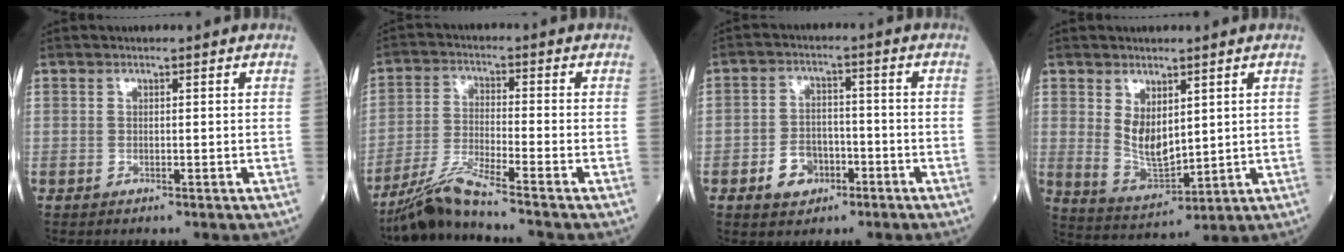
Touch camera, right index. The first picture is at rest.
{"total": 6.9, "force": [-6.0, -1.4, 3.3], "torque": [-0.071, -0.027, -0.119]}
{"total": 5.6, "force": [-2.5, 4.0, 2.8], "torque": [-0.053, 0.012, -0.035]}
{"total": 6.8, "force": [2.2, 3.3, 5.5], "torque": [-0.108, -0.009, 0.057]}